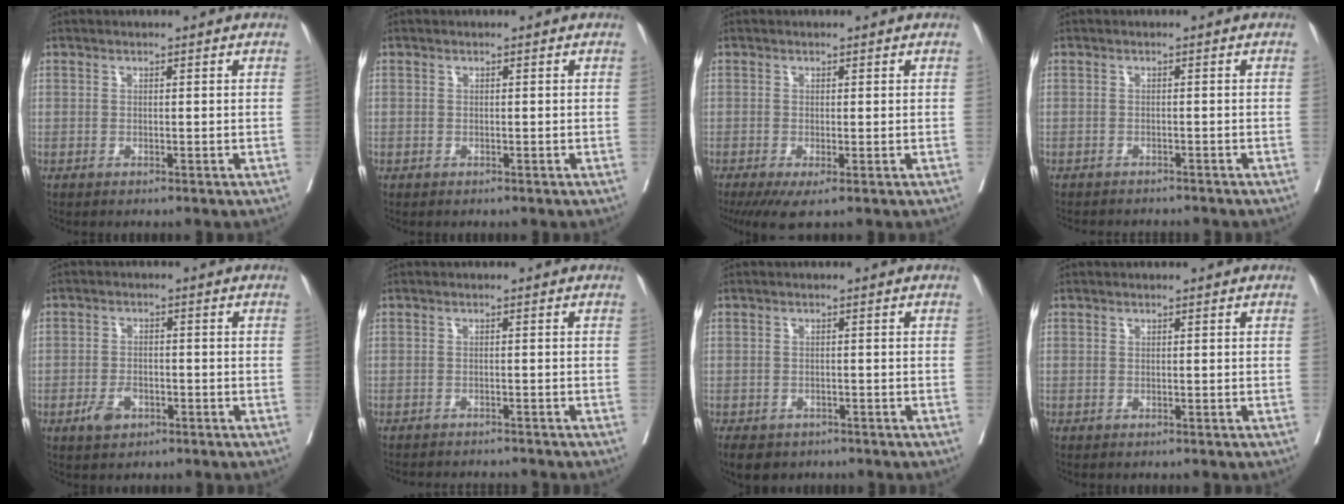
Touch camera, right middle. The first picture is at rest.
{"total": 0.5, "force": [-0.2, 0.5, -0.1], "torque": [0.005, 0.006, -0.004]}
{"total": 4.2, "force": [-2.1, 1.0, 3.5], "torque": [-0.054, -0.015, -0.033]}
{"total": 6.8, "force": [-6.4, 1.3, 1.8], "torque": [-0.018, -0.007, -0.082]}
{"total": 3.5, "force": [-1.9, 2.1, 2.2], "torque": [-0.042, 0.001, -0.029]}
{"total": 7.3, "force": [-7.0, 1.0, 1.8], "torque": [-0.017, -0.008, -0.090]}
{"total": 8.2, "force": [-5.5, 5.3, 2.9], "torque": [-0.069, -0.013, -0.072]}
{"total": 0.0}